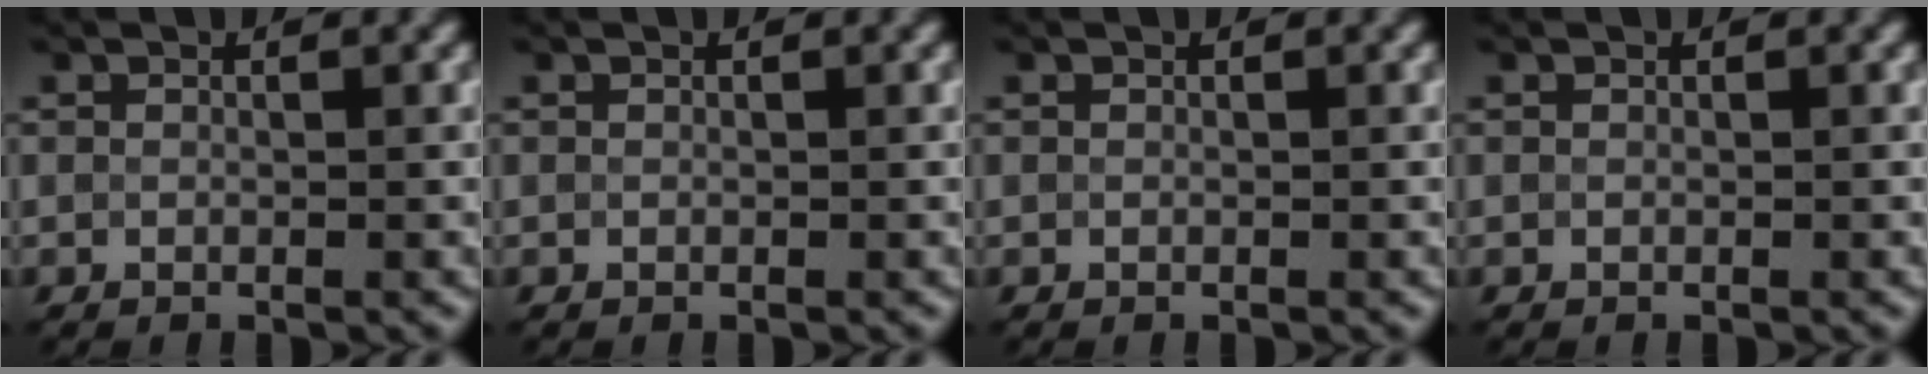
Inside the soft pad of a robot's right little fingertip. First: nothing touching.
{"total": 0.0}
{"total": 0.0}
{"total": 0.0}